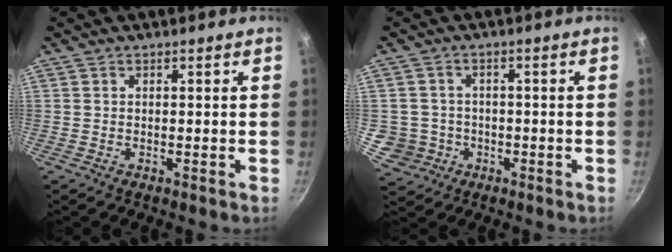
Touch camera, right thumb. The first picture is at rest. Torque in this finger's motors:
{"motor_torque": [-0.04, -0.31, 0.29, -0.14, -0.01]}